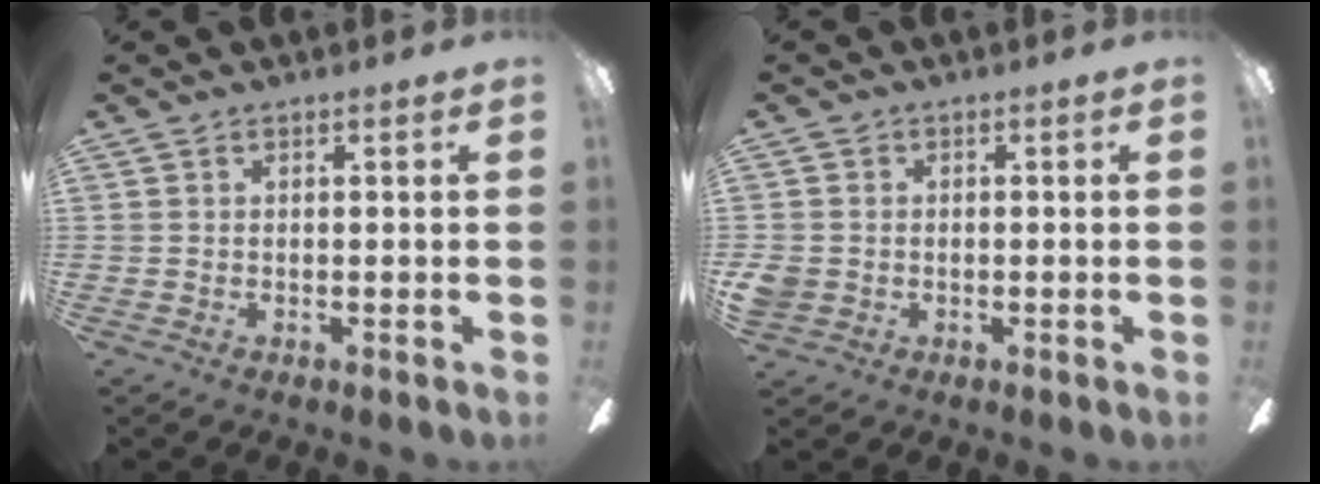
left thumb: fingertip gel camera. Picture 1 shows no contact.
{"total": 3.5, "force": [-0.3, 3.4, 1.0], "torque": [-0.026, 0.008, -0.005]}